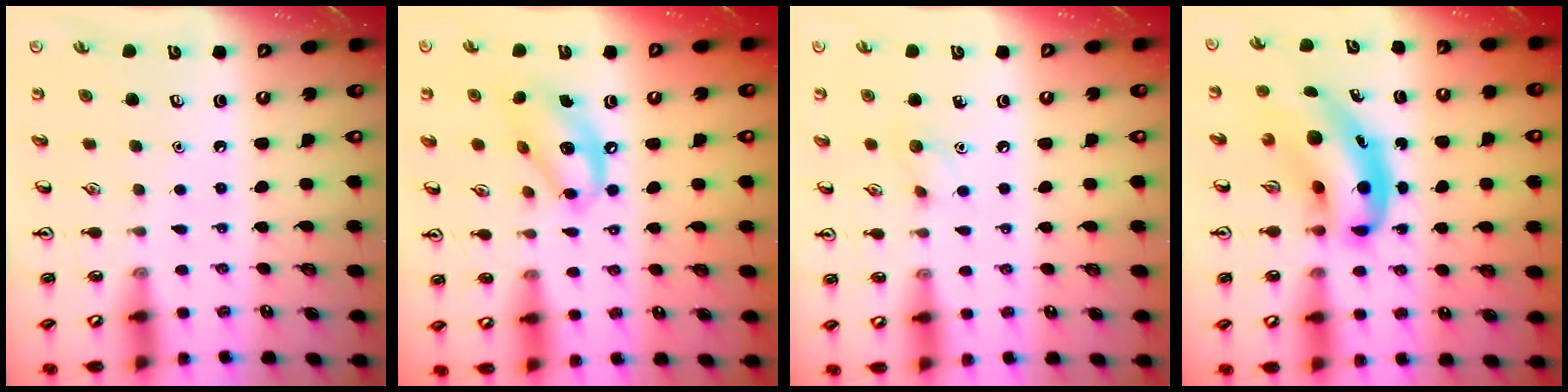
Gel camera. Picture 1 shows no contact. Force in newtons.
{"total": 11.7, "press": 11.4, "slide": 2.6}
{"total": 6.1, "press": 5.8, "slide": 1.9}
{"total": 10.0, "press": 9.6, "slide": 2.9}